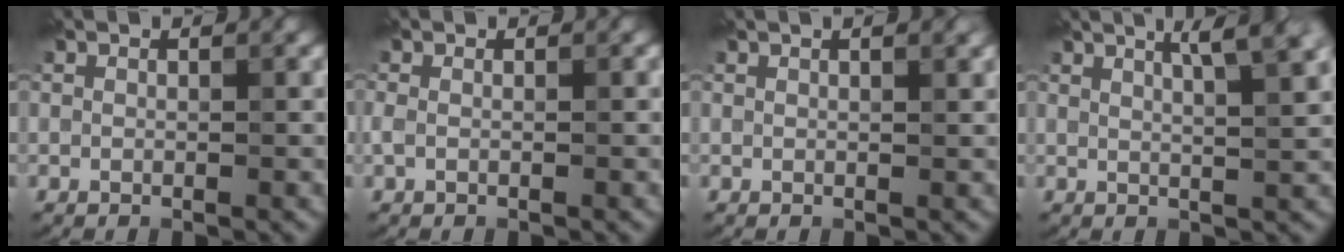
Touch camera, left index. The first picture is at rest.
{"total": 0.9, "force": [-0.2, 0.4, 0.7], "torque": [-0.020, 0.000, -0.005]}
{"total": 1.9, "force": [1.1, 0.6, 1.5], "torque": [-0.016, 0.002, 0.010]}
{"total": 5.7, "force": [3.3, 1.5, 4.3], "torque": [-0.038, 0.026, 0.024]}